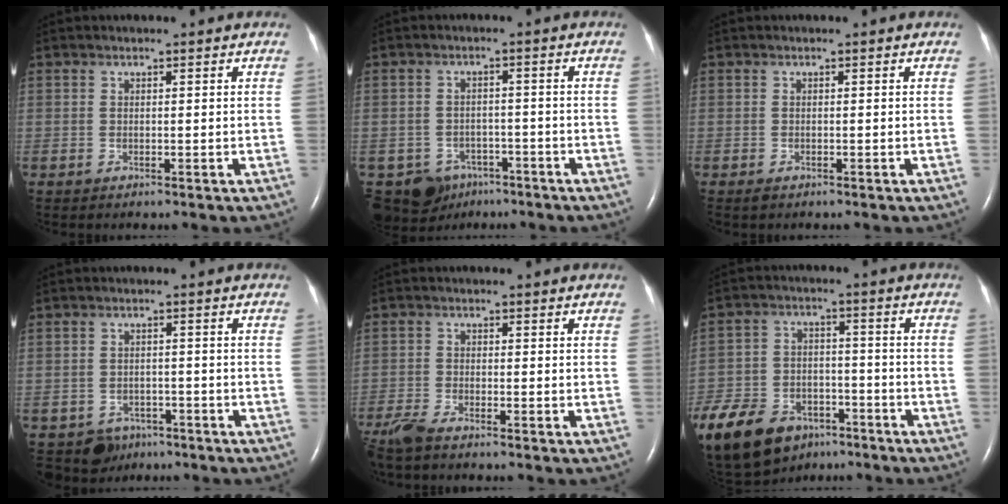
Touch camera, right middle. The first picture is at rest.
{"total": 7.5, "force": [-4.8, 5.8, 0.7], "torque": [-0.019, 0.014, -0.064]}
{"total": 0.6, "force": [-0.4, 0.3, 0.2], "torque": [-0.009, -0.002, -0.006]}
{"total": 4.7, "force": [-3.3, 3.4, 0.0], "torque": [0.002, 0.007, -0.046]}
{"total": 4.0, "force": [-3.5, 0.4, 1.9], "torque": [-0.047, -0.016, -0.071]}
{"total": 24.2, "force": [-15.4, 14.5, 11.7], "torque": [-0.330, -0.025, -0.248]}